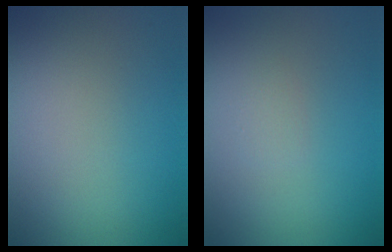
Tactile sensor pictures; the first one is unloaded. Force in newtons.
{"total": 0.5, "press": 0.5, "slide": 0.1}